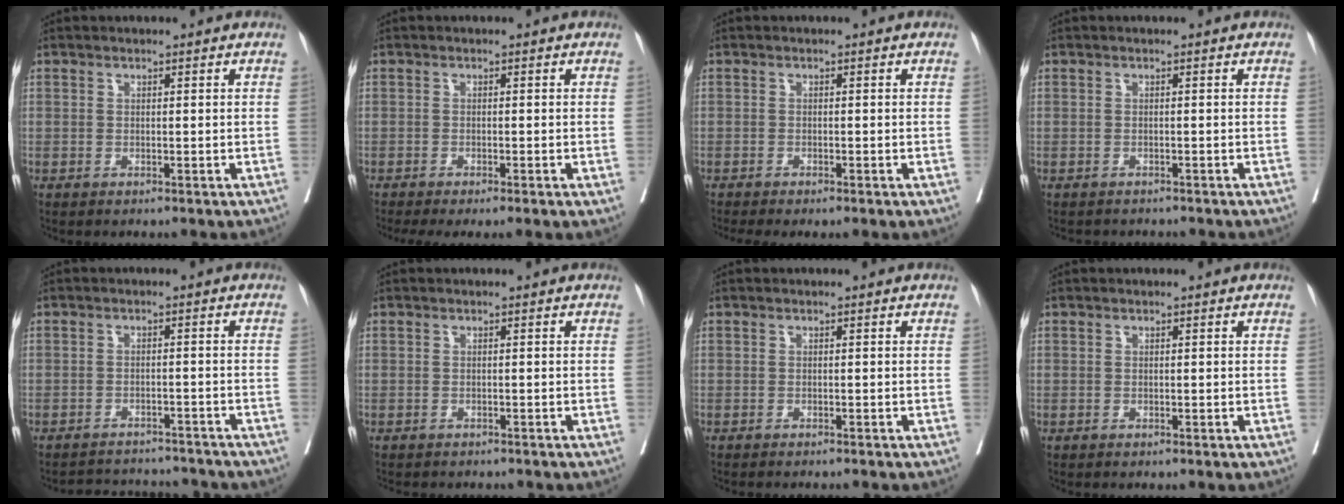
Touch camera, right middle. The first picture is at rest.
{"total": 5.1, "force": [-3.5, 0.8, 3.6], "torque": [-0.049, -0.013, -0.055]}
{"total": 3.0, "force": [-2.2, 0.5, 1.9], "torque": [-0.023, -0.006, -0.032]}
{"total": 3.2, "force": [-2.9, 1.3, 0.5], "torque": [-0.010, -0.003, -0.041]}
{"total": 10.5, "force": [-10.0, 2.7, 1.7], "torque": [-0.031, 0.013, -0.122]}
{"total": 4.3, "force": [-3.8, 1.7, 1.2], "torque": [-0.015, -0.002, -0.048]}
{"total": 3.6, "force": [-3.4, 0.1, 1.3], "torque": [-0.013, -0.005, -0.045]}
{"total": 0.0}